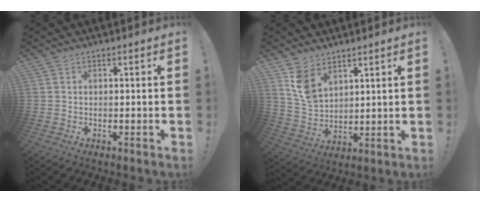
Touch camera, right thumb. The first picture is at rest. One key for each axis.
{"total": 8.4, "fx": 5.8, "fy": 4.7, "fz": 3.9, "tx": -0.072, "ty": -0.030, "tz": 0.116}